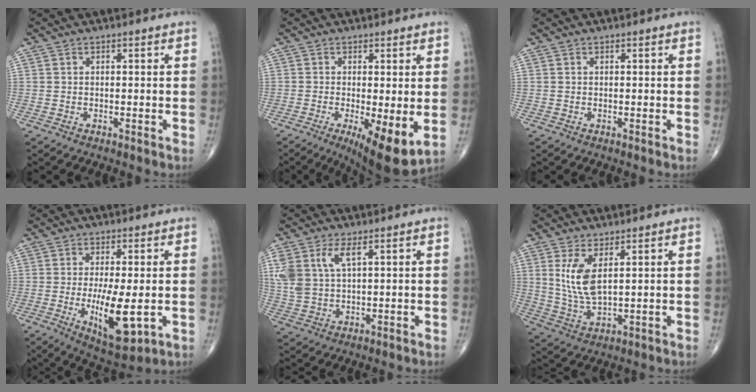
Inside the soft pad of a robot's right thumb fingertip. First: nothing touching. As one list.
[{"total": 10.0, "force": [-2.3, 2.9, 9.3], "torque": [-0.142, -0.026, -0.031]}, {"total": 0.0}, {"total": 11.2, "force": [-1.9, 3.7, 10.4], "torque": [-0.171, -0.025, -0.022]}, {"total": 7.5, "force": [3.2, 3.5, 5.9], "torque": [-0.137, -0.002, 0.071]}, {"total": 7.8, "force": [2.6, 3.1, 6.7], "torque": [-0.139, -0.020, 0.063]}]